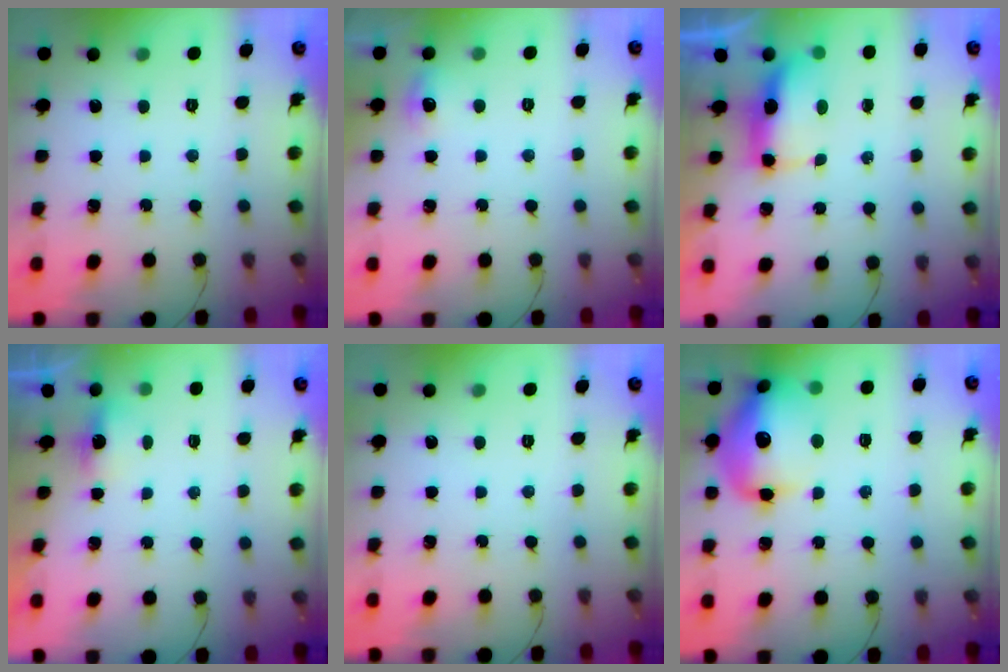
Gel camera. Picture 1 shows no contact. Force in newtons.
{"total": 5.3, "press": 5.0, "slide": 1.7}
{"total": 6.6, "press": 6.6, "slide": 0.6}
{"total": 2.9, "press": 2.8, "slide": 0.8}
{"total": 0.0}
{"total": 17.8, "press": 17.6, "slide": 2.3}